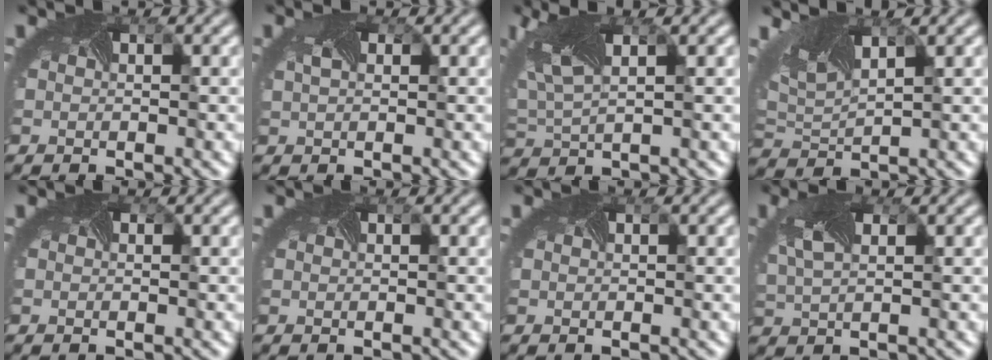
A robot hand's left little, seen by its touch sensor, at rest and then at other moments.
{"total": 0.8, "force": [0.4, 0.4, 0.6], "torque": [-0.020, -0.002, 0.011]}
{"total": 7.5, "force": [2.8, 3.5, 6.1], "torque": [-0.138, 0.020, 0.058]}
{"total": 5.3, "force": [3.2, 2.0, 3.7], "torque": [-0.079, 0.020, 0.059]}
{"total": 0.0}
{"total": 0.0}
{"total": 0.0}
{"total": 2.7, "force": [1.1, 1.1, 2.2], "torque": [-0.059, -0.001, 0.026]}